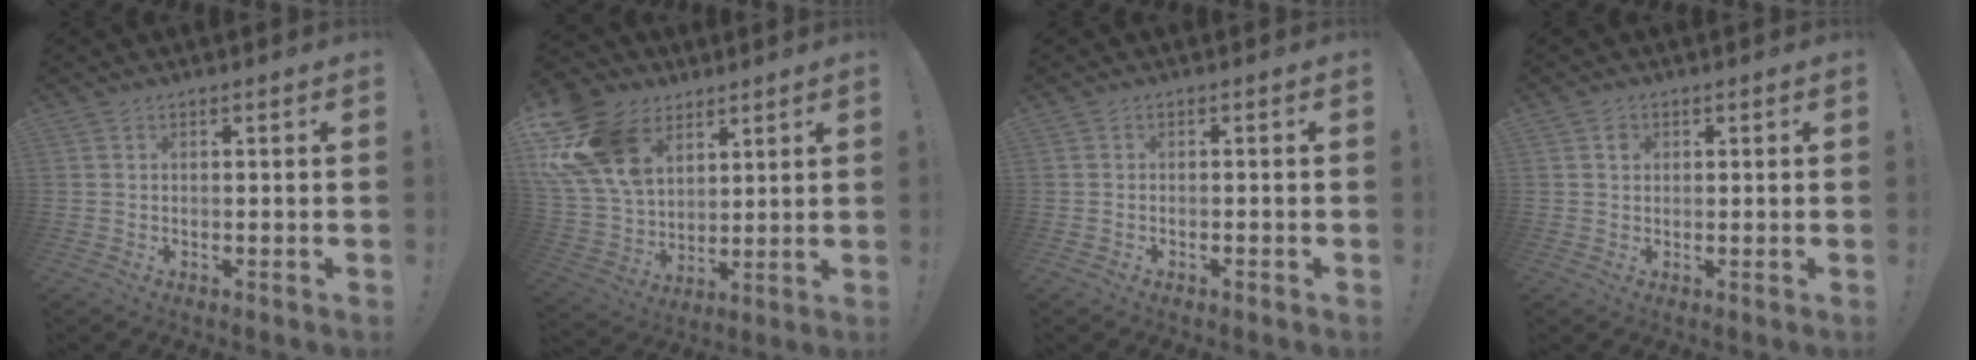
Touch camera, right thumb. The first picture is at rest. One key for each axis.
{"total": 19.9, "fx": 9.3, "fy": 13.9, "fz": 10.9, "tx": -0.210, "ty": -0.045, "tz": 0.180}
{"total": 1.1, "fx": -0.9, "fy": 0.2, "fz": 0.5, "tx": -0.011, "ty": 0.003, "tz": -0.016}
{"total": 1.6, "fx": 0.3, "fy": 1.5, "fz": 0.4, "tx": 0.003, "ty": 0.000, "tz": 0.003}